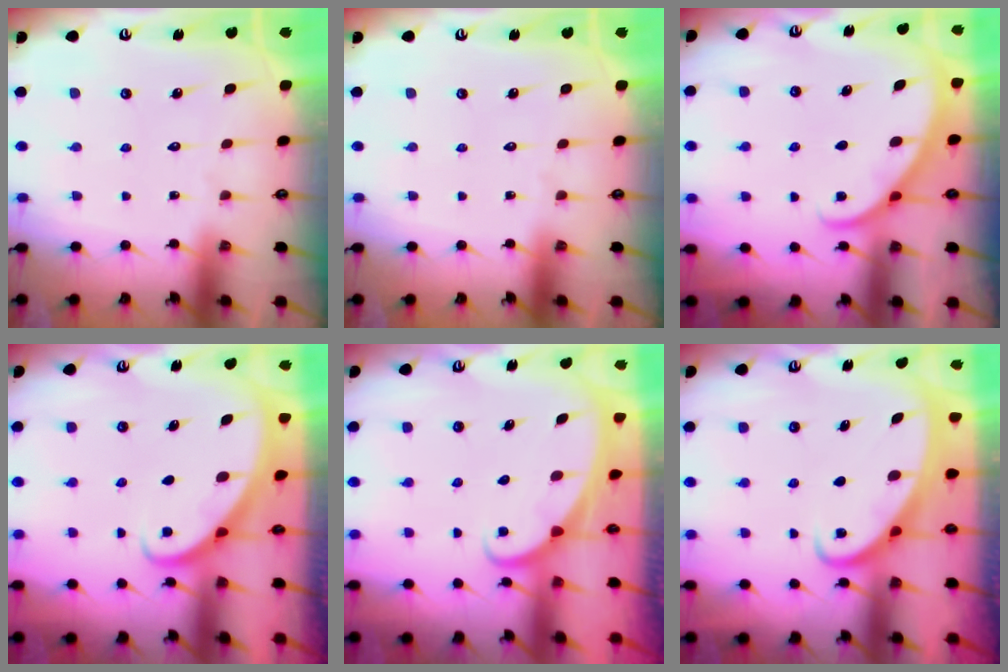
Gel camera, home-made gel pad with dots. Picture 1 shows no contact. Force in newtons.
{"total": 0.0}
{"total": 2.8, "press": 2.8, "slide": 0.2}
{"total": 2.7, "press": 2.7, "slide": 0.1}
{"total": 1.9, "press": 1.9, "slide": 0.1}
{"total": 2.5, "press": 2.5, "slide": 0.3}